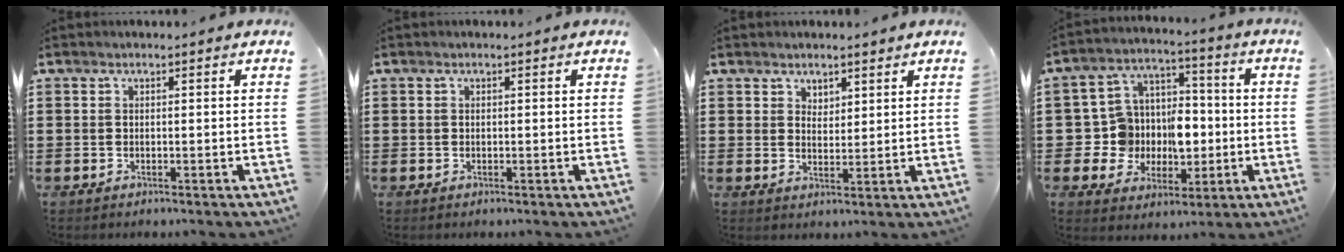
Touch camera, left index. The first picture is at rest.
{"total": 0.0}
{"total": 2.7, "force": [2.4, 1.3, 0.1], "torque": [-0.001, -0.001, 0.043]}
{"total": 9.0, "force": [0.3, 8.6, 2.5], "torque": [-0.091, -0.014, 0.014]}